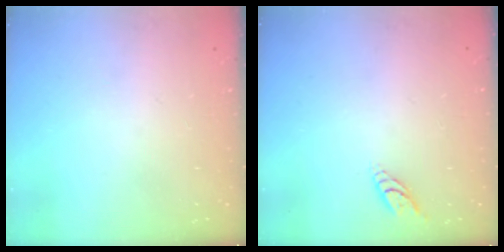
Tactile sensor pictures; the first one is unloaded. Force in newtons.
{"total": 4.9, "press": 4.8, "slide": 0.6}